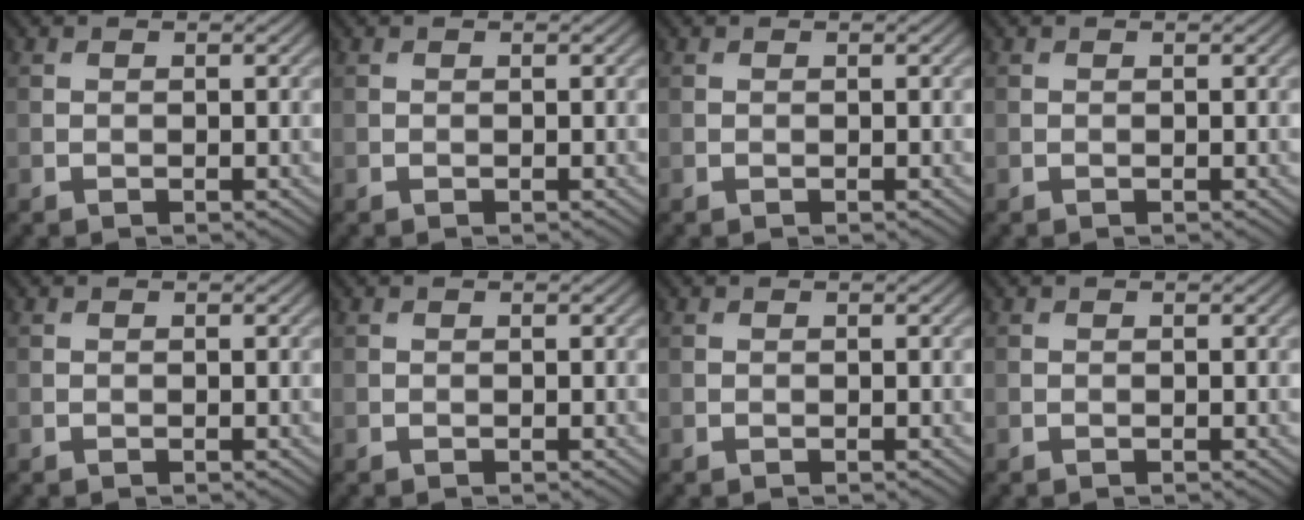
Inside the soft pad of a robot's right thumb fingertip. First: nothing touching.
{"total": 0.0}
{"total": 0.0}
{"total": 0.0}
{"total": 0.0}
{"total": 0.0}
{"total": 0.0}
{"total": 0.0}